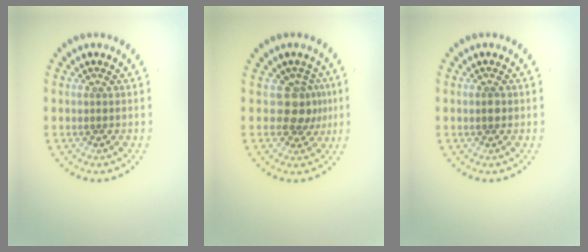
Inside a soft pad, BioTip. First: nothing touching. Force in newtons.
{"total": 2.8, "press": 2.2, "slide": 1.6}
{"total": 1.0, "press": 1.0, "slide": 0.2}